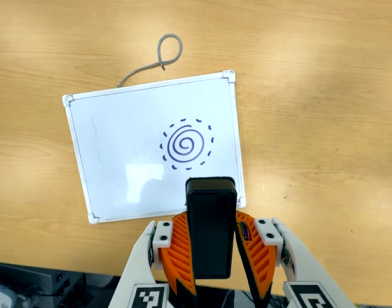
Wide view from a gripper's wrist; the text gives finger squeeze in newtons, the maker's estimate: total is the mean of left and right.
{"total": 7.2, "left": 6.0, "right": 8.4}